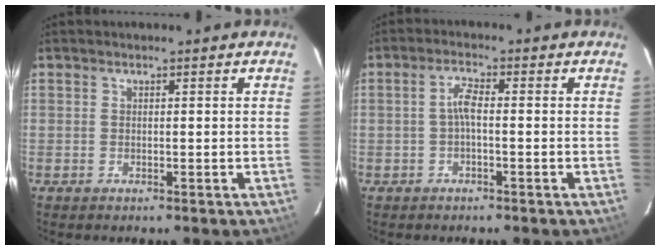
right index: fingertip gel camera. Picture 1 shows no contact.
{"total": 2.6, "force": [-0.6, 0.6, 2.5], "torque": [-0.054, 0.008, -0.012]}